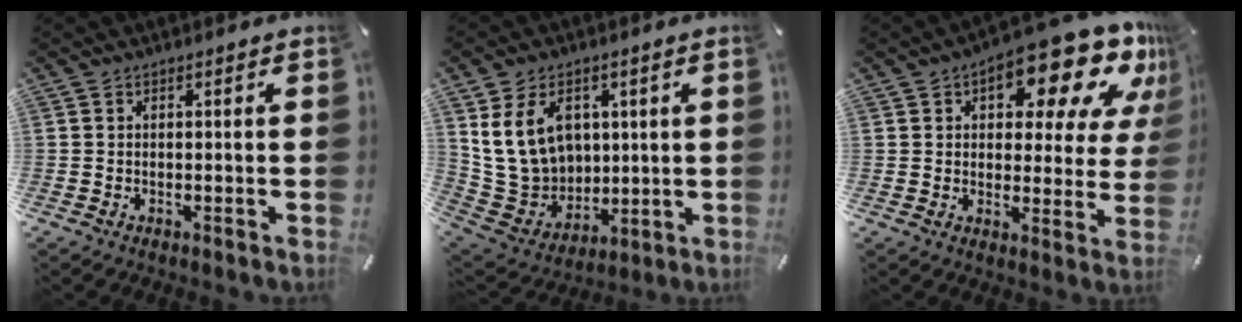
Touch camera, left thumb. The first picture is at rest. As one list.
[{"total": 14.2, "force": [4.6, 11.5, 6.9], "torque": [-0.138, -0.015, 0.096]}, {"total": 18.3, "force": [11.9, 8.0, 11.3], "torque": [-0.146, -0.088, 0.196]}]